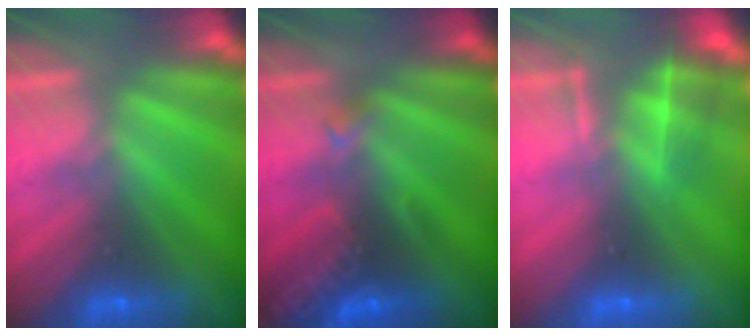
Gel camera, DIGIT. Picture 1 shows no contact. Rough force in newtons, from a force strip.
{"total": 2.7}
{"total": 4.6}